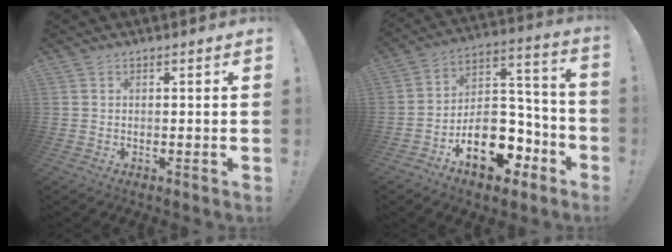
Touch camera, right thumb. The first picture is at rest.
{"total": 17.9, "force": [-9.1, 11.5, 10.2], "torque": [-0.126, 0.065, -0.139]}